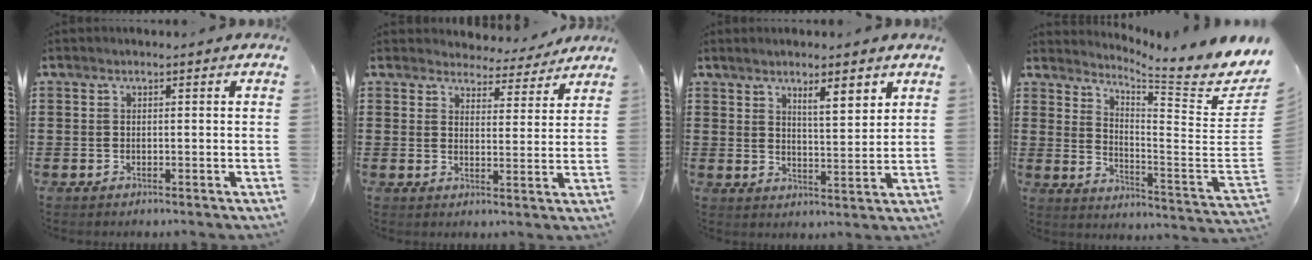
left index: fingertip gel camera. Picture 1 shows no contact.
{"total": 4.6, "force": [4.5, 1.0, 0.4], "torque": [-0.020, -0.024, 0.079]}
{"total": 4.7, "force": [3.4, 0.8, 3.1], "torque": [-0.056, -0.007, 0.054]}
{"total": 6.6, "force": [6.0, -0.4, 2.7], "torque": [-0.060, -0.070, 0.096]}